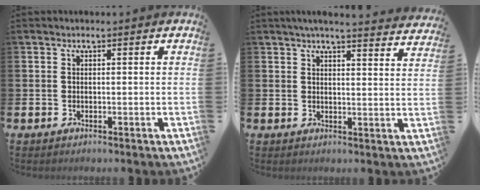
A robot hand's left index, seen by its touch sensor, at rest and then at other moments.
{"total": 4.4, "force": [4.2, -0.4, 1.2], "torque": [-0.020, -0.027, 0.072]}